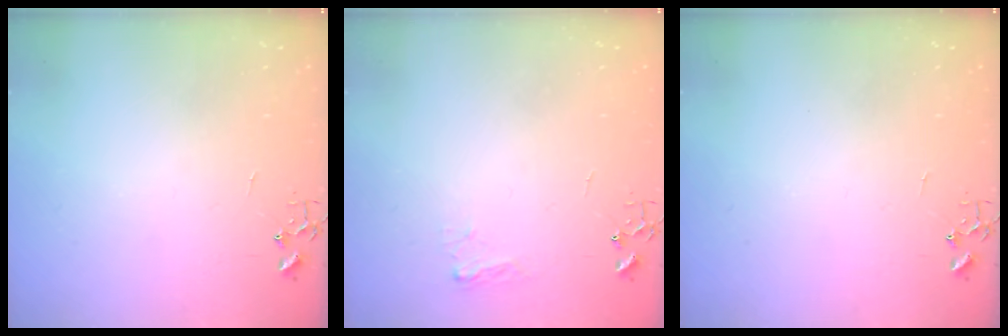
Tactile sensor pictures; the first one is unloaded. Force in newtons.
{"total": 5.8, "press": 5.8, "slide": 0.7}
{"total": 0.0}